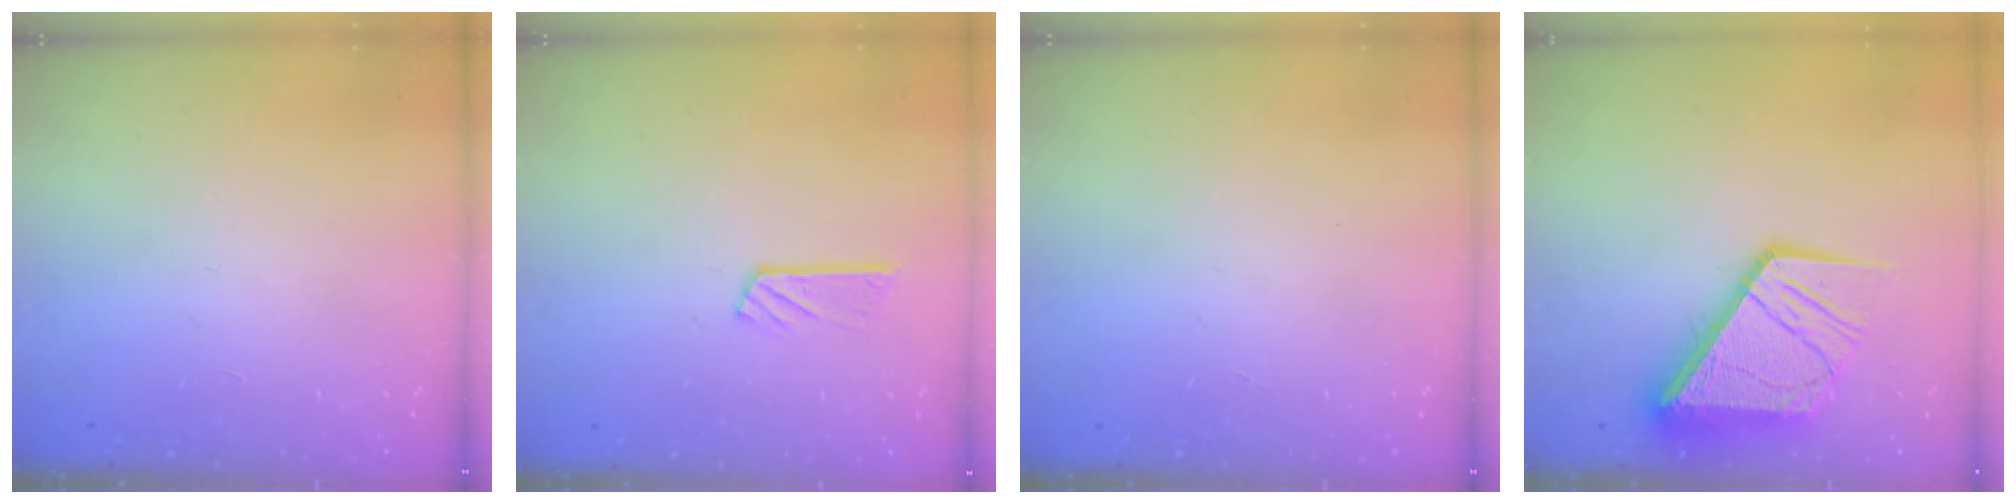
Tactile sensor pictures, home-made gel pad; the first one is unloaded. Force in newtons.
{"total": 6.3, "press": 6.3, "slide": 0.3}
{"total": 0.0}
{"total": 16.5, "press": 16.4, "slide": 2.0}